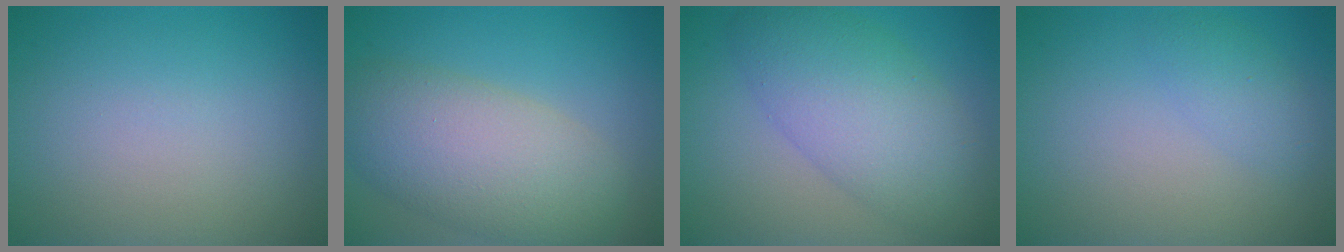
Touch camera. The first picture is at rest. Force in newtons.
{"total": 7.9, "press": 7.9, "slide": 0.3}
{"total": 7.2, "press": 7.2, "slide": 0.1}
{"total": 1.7, "press": 1.7, "slide": 0.0}